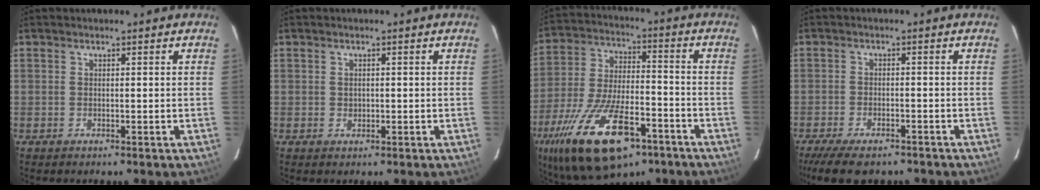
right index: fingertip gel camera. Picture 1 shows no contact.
{"total": 1.0, "force": [0.1, 0.9, 0.4], "torque": [-0.005, 0.003, 0.002]}
{"total": 24.5, "force": [-13.9, 10.4, 17.3], "torque": [-0.354, -0.043, -0.228]}
{"total": 9.9, "force": [-7.9, 3.3, 5.0], "torque": [-0.118, -0.026, -0.130]}